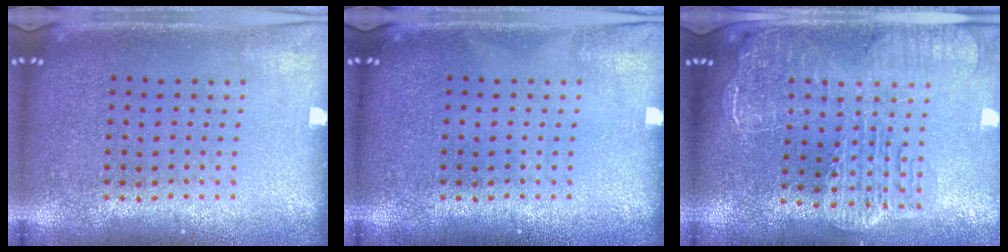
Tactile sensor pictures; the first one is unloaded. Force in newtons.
{"total": 0.0}
{"total": 2.8, "press": 2.4, "slide": 1.6}